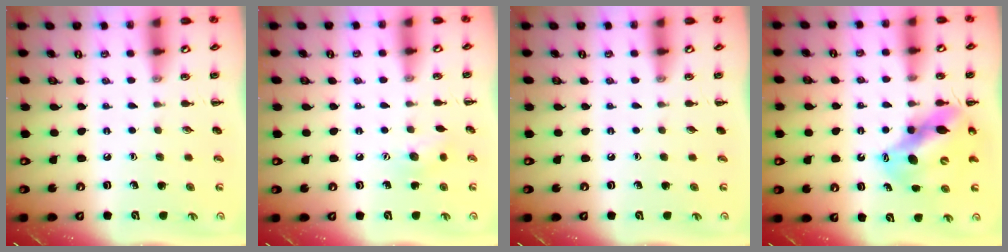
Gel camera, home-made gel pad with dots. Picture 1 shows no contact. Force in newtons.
{"total": 6.9, "press": 6.8, "slide": 1.4}
{"total": 0.0}
{"total": 12.5, "press": 11.9, "slide": 3.6}